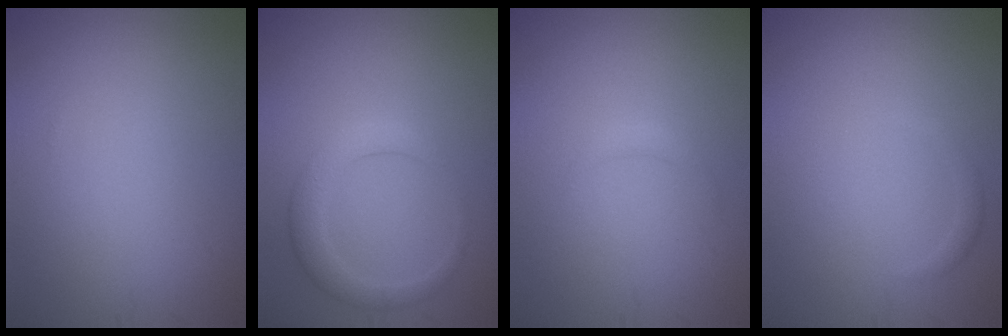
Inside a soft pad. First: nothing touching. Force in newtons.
{"total": 2.8, "press": 2.8, "slide": 0.3}
{"total": 0.8, "press": 0.8, "slide": 0.0}
{"total": 0.8, "press": 0.8, "slide": 0.1}